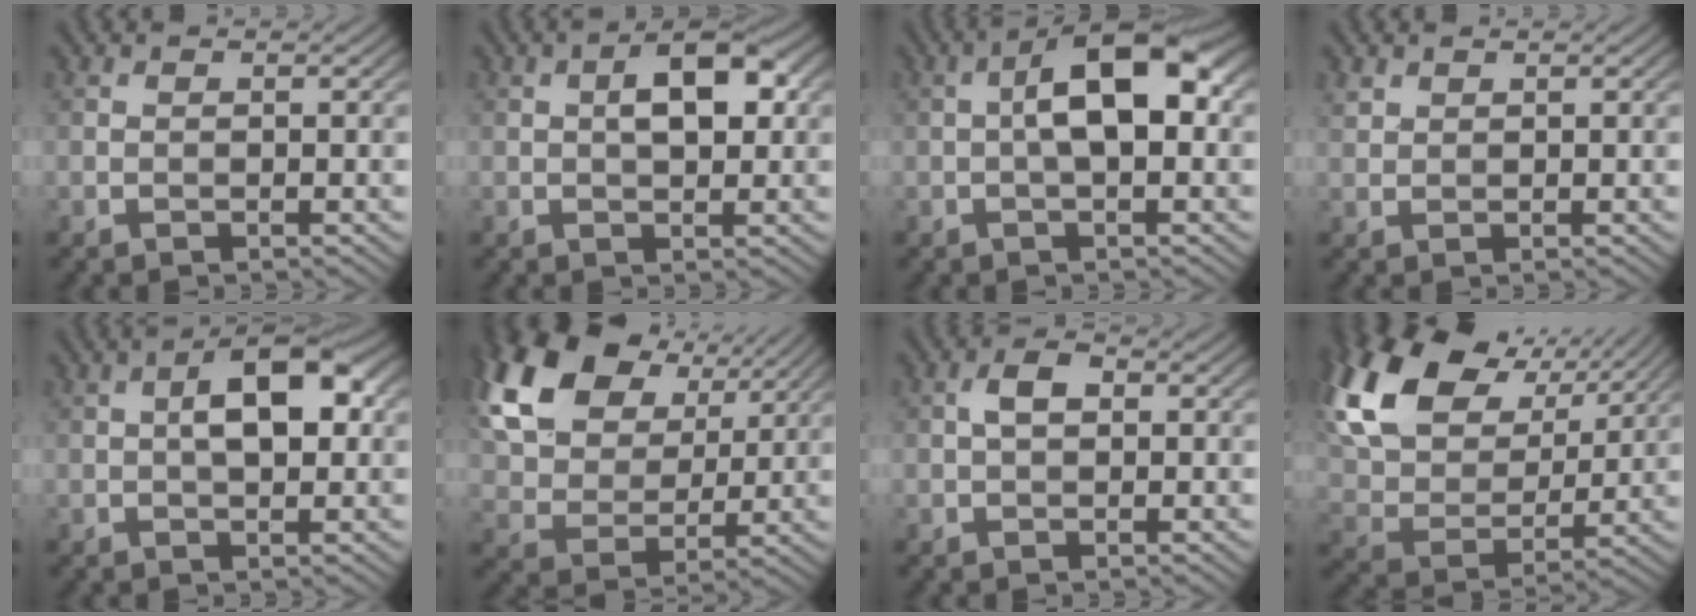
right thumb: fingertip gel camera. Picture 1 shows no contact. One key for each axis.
{"total": 5.8, "fx": 1.1, "fy": 2.7, "fz": 5.0, "tx": -0.075, "ty": 0.008, "tz": 0.013}
{"total": 8.2, "fx": 0.3, "fy": 3.4, "fz": 7.5, "tx": -0.124, "ty": 0.023, "tz": -0.005}
{"total": 1.2, "fx": 0.9, "fy": 0.7, "fz": 0.3, "tx": -0.011, "ty": 0.003, "tz": 0.023}
{"total": 6.7, "fx": 0.8, "fy": 3.1, "fz": 5.9, "tx": -0.092, "ty": 0.012, "tz": 0.008}
{"total": 21.0, "fx": 10.5, "fy": 14.3, "fz": 11.2, "tx": -0.301, "ty": 0.053, "tz": 0.225}
{"total": 2.6, "fx": 0.2, "fy": 1.5, "fz": 2.1, "tx": -0.040, "ty": 0.008, "tz": 0.001}
{"total": 18.6, "fx": 9.1, "fy": 11.7, "fz": 11.3, "tx": -0.285, "ty": 0.040, "tz": 0.159}